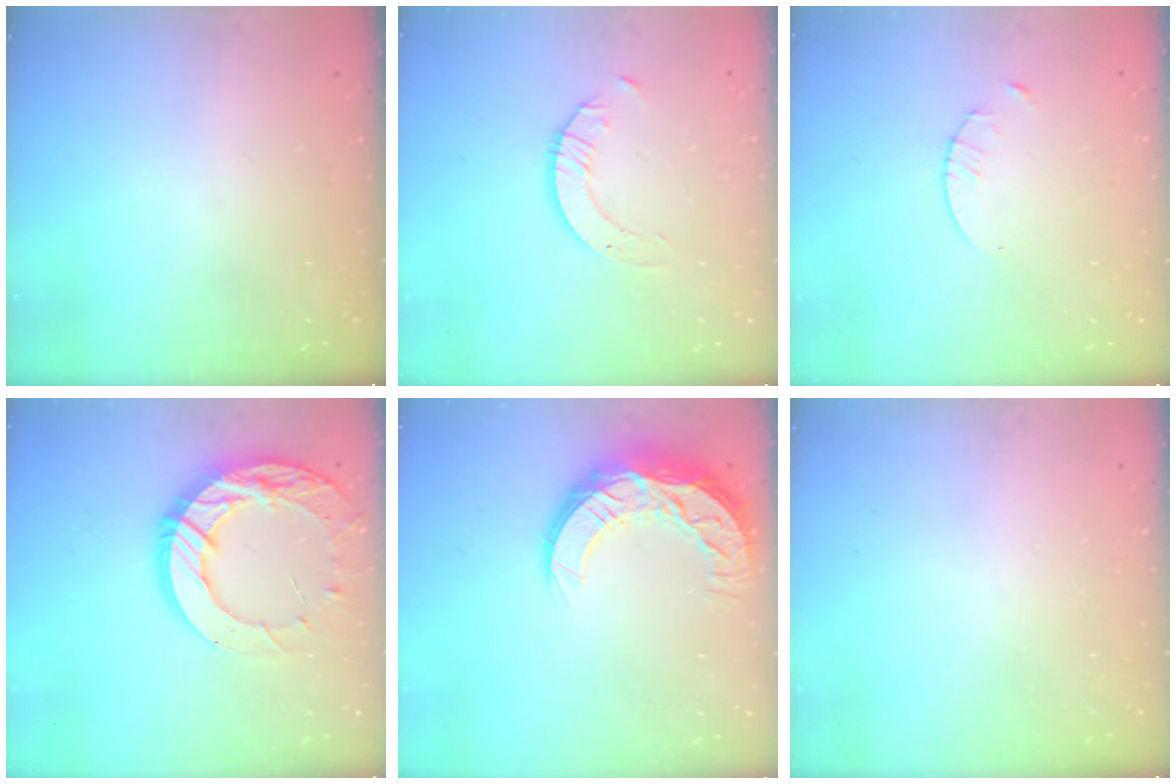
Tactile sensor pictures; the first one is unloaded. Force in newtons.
{"total": 2.1, "press": 2.1, "slide": 0.2}
{"total": 1.3, "press": 1.3, "slide": 0.2}
{"total": 18.0, "press": 17.9, "slide": 1.6}
{"total": 13.1, "press": 13.1, "slide": 0.6}
{"total": 0.0}